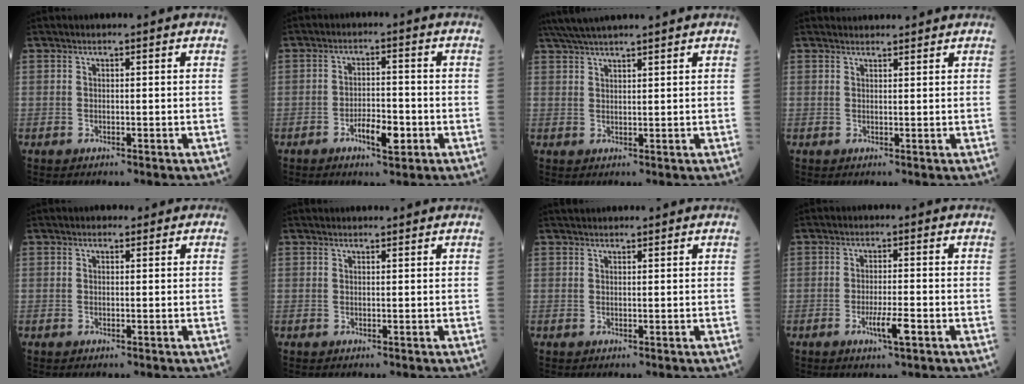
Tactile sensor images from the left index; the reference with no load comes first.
{"total": 4.8, "force": [-2.2, 1.5, 4.0], "torque": [-0.070, 0.002, -0.035]}
{"total": 9.2, "force": [8.0, -0.1, 4.4], "torque": [-0.077, 0.038, 0.126]}
{"total": 3.5, "force": [3.5, 0.5, 0.5], "torque": [-0.008, 0.025, 0.048]}
{"total": 0.6, "force": [0.3, 0.5, 0.1], "torque": [0.000, 0.001, 0.001]}
{"total": 2.6, "force": [2.6, 0.3, 0.4], "torque": [-0.006, 0.023, 0.034]}
{"total": 2.8, "force": [2.7, 0.4, 0.7], "torque": [-0.011, 0.032, 0.042]}
{"total": 3.8, "force": [-1.7, 0.2, 3.4], "torque": [-0.065, -0.005, -0.029]}